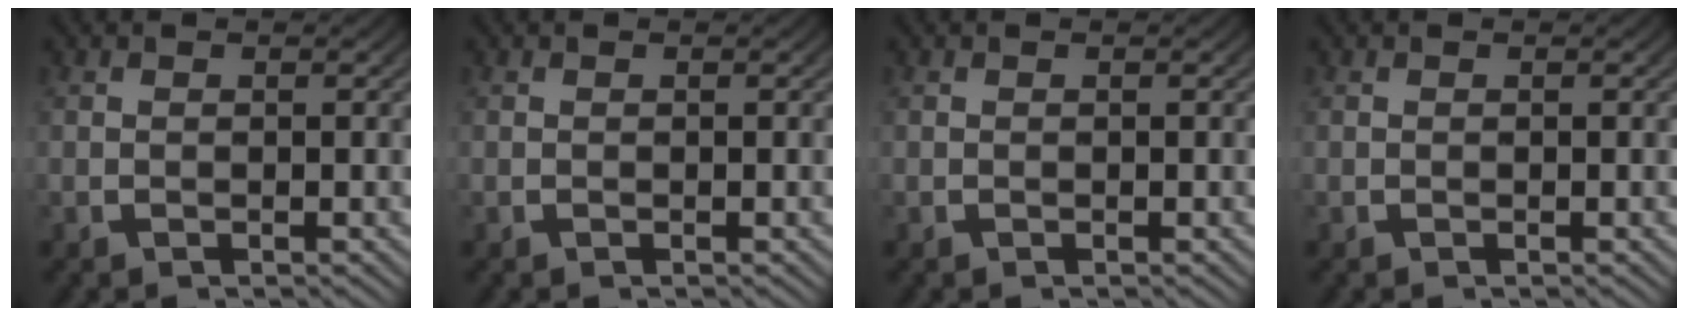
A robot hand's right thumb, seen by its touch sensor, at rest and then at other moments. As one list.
[{"total": 0.0}, {"total": 0.0}, {"total": 0.0}]